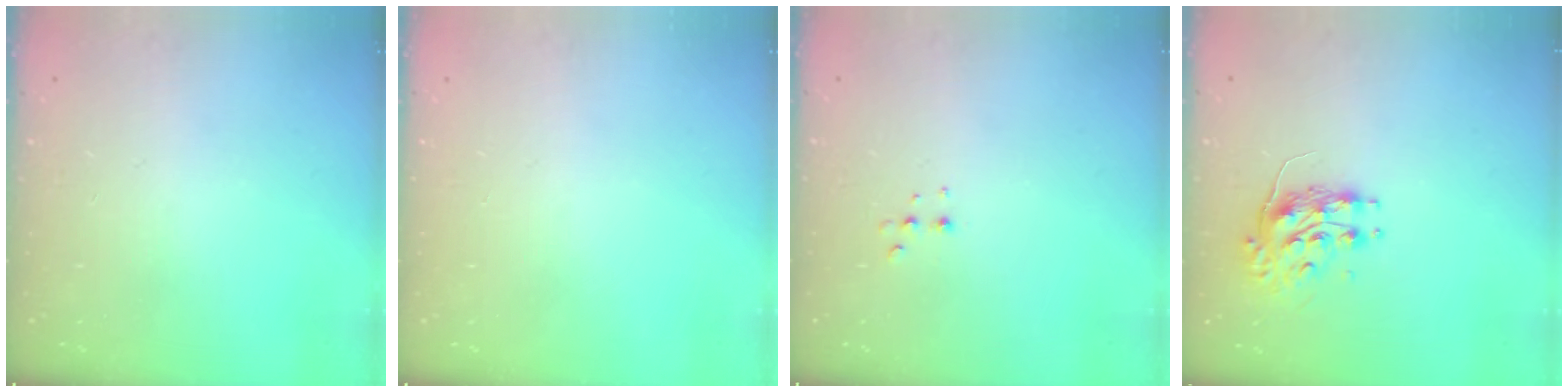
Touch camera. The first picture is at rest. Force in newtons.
{"total": 0.0}
{"total": 4.2, "press": 4.1, "slide": 0.9}
{"total": 8.1, "press": 8.1, "slide": 0.1}